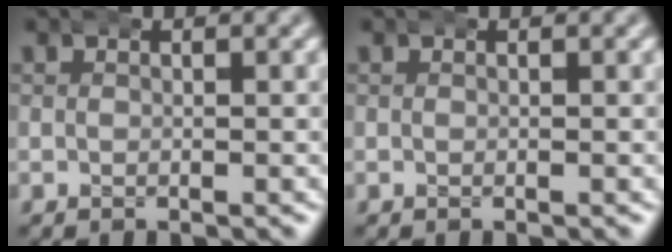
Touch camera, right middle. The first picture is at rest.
{"total": 0.0}